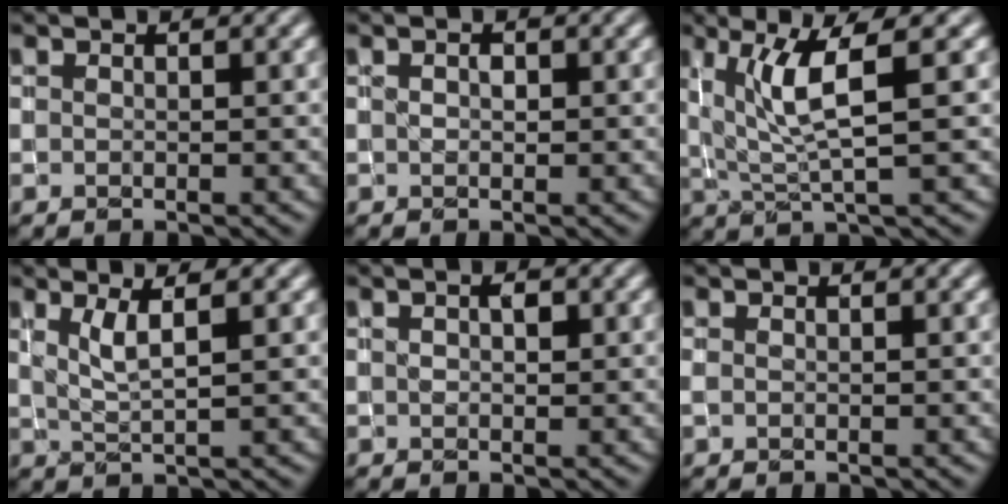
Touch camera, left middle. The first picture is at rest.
{"total": 1.0, "force": [0.0, 0.7, 0.7], "torque": [-0.011, 0.000, 0.004]}
{"total": 4.9, "force": [1.3, 0.6, 4.7], "torque": [-0.093, -0.002, 0.030]}
{"total": 2.4, "force": [0.9, 0.3, 2.2], "torque": [-0.040, -0.004, 0.022]}
{"total": 1.4, "force": [0.2, 0.9, 1.0], "torque": [-0.017, 0.000, 0.004]}
{"total": 0.0}